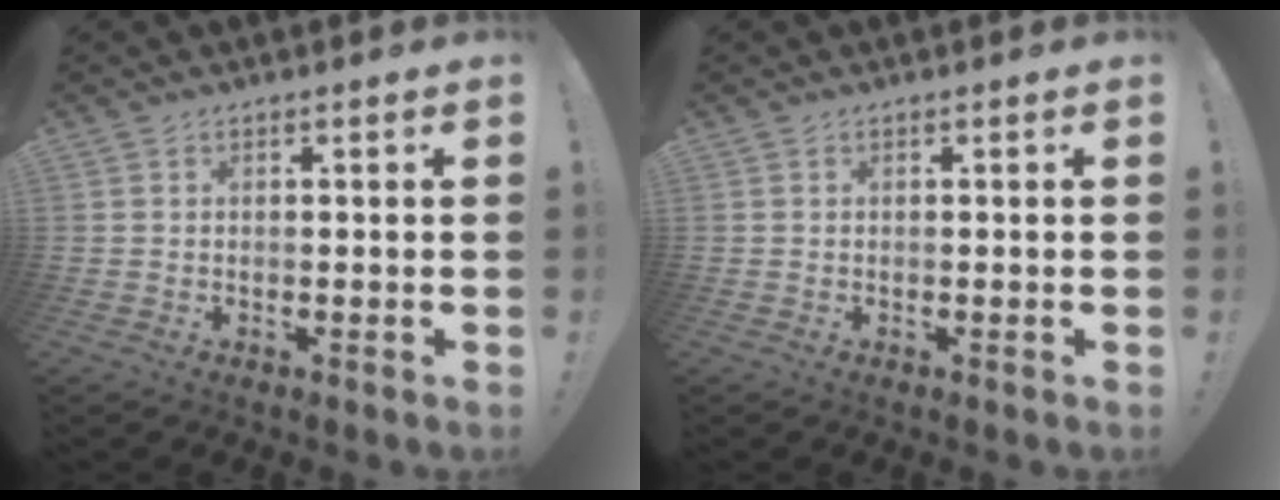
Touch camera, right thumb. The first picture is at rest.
{"total": 0.0}